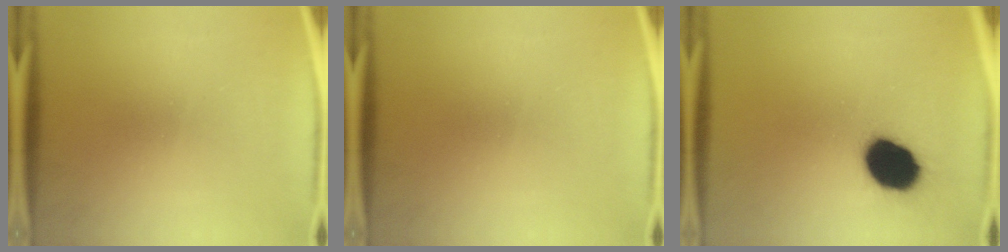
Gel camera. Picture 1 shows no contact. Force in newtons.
{"total": 0.0}
{"total": 14.6}